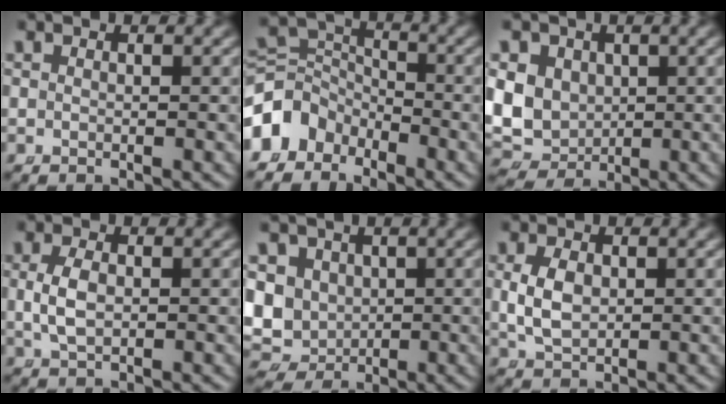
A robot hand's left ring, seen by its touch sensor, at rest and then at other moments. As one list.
[{"total": 7.7, "force": [-2.0, 6.8, 3.0], "torque": [-0.086, -0.025, -0.039]}, {"total": 11.2, "force": [-0.2, 10.4, 4.1], "torque": [-0.126, -0.042, 0.003]}, {"total": 2.5, "force": [0.0, 1.4, 2.1], "torque": [-0.057, -0.008, 0.011]}, {"total": 11.9, "force": [-0.9, 11.3, 3.9], "torque": [-0.133, -0.049, -0.009]}, {"total": 3.4, "force": [0.1, 2.5, 2.3], "torque": [-0.061, -0.013, 0.017]}]